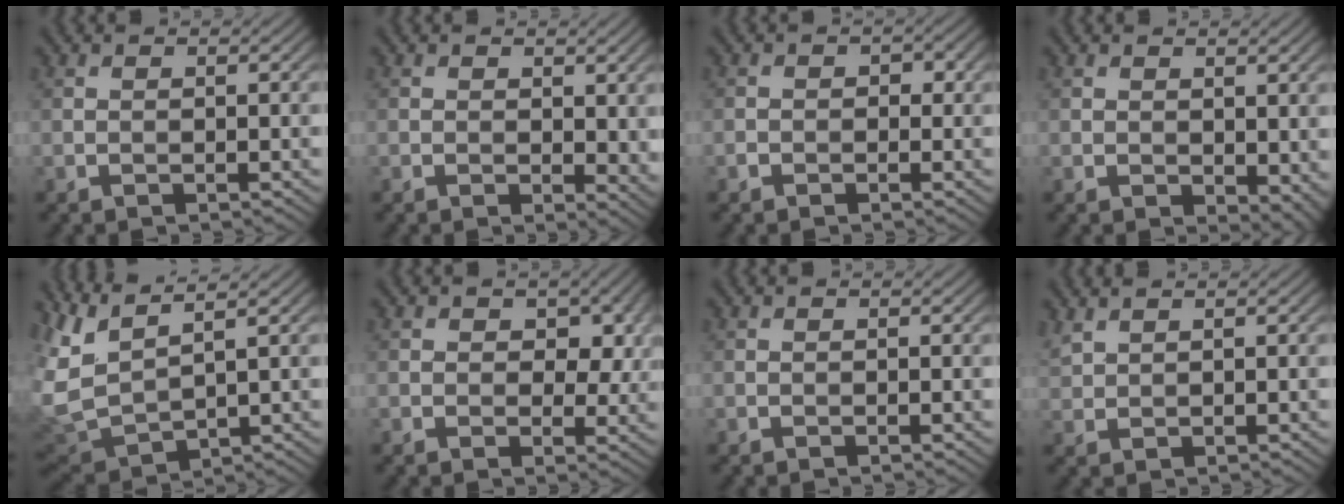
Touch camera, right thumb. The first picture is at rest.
{"total": 2.8, "force": [1.0, 1.7, 2.0], "torque": [-0.025, -0.006, 0.018]}
{"total": 1.4, "force": [-0.3, 1.2, 0.5], "torque": [-0.005, -0.005, -0.010]}
{"total": 3.8, "force": [0.4, 2.4, 2.8], "torque": [-0.047, -0.012, 0.015]}
{"total": 7.5, "force": [3.9, 2.6, 5.8], "torque": [-0.163, 0.008, 0.078]}
{"total": 5.3, "force": [1.3, 3.6, 3.7], "torque": [-0.054, -0.008, 0.013]}
{"total": 0.0}
{"total": 1.7, "force": [1.5, 0.5, 0.7], "torque": [-0.024, 0.006, 0.041]}